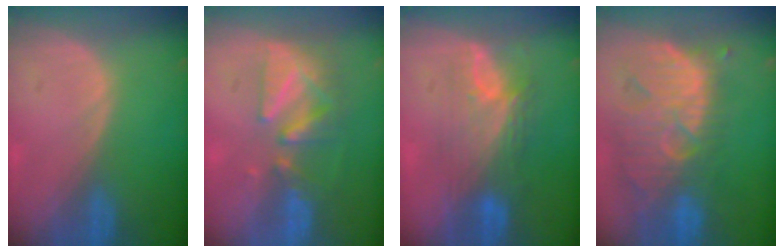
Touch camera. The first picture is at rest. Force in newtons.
{"total": 8.5, "press": 7.7, "slide": 3.6}
{"total": 7.4, "press": 7.2, "slide": 1.4}
{"total": 12.8, "press": 11.2, "slide": 6.2}